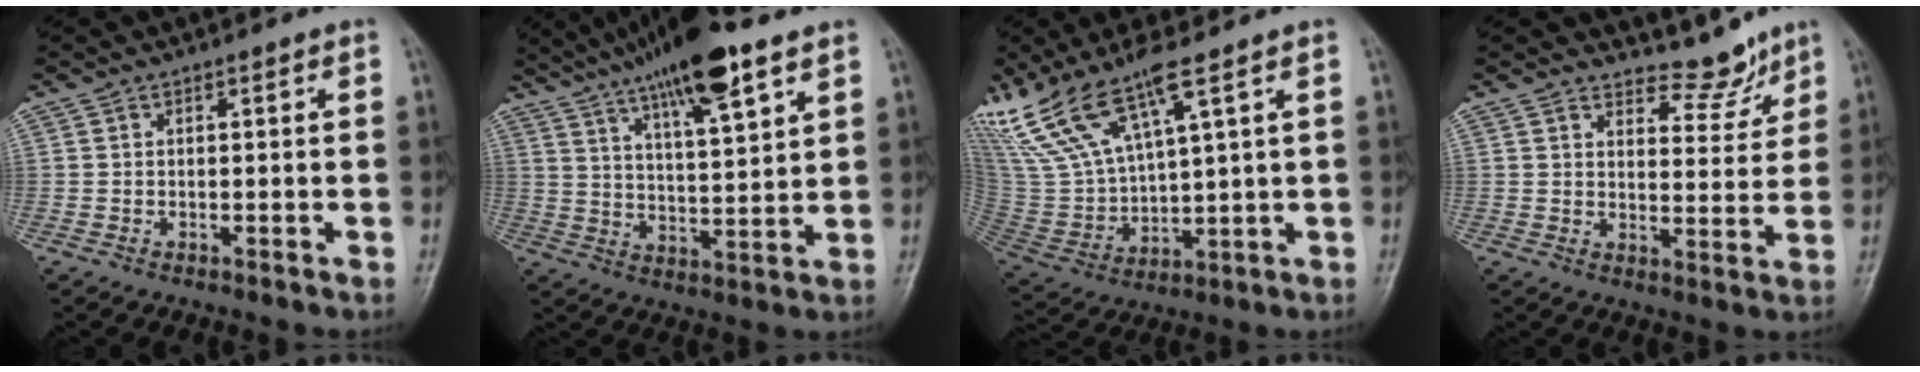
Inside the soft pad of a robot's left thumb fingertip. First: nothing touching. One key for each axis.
{"total": 16.6, "fx": 10.7, "fy": 3.5, "fz": 12.3, "tx": -0.194, "ty": -0.034, "tz": 0.182}
{"total": 14.5, "fx": 9.7, "fy": 3.3, "fz": 10.2, "tx": -0.224, "ty": -0.035, "tz": 0.212}
{"total": 6.0, "fx": 5.5, "fy": 2.2, "fz": 1.1, "tx": 0.009, "ty": -0.051, "tz": 0.086}